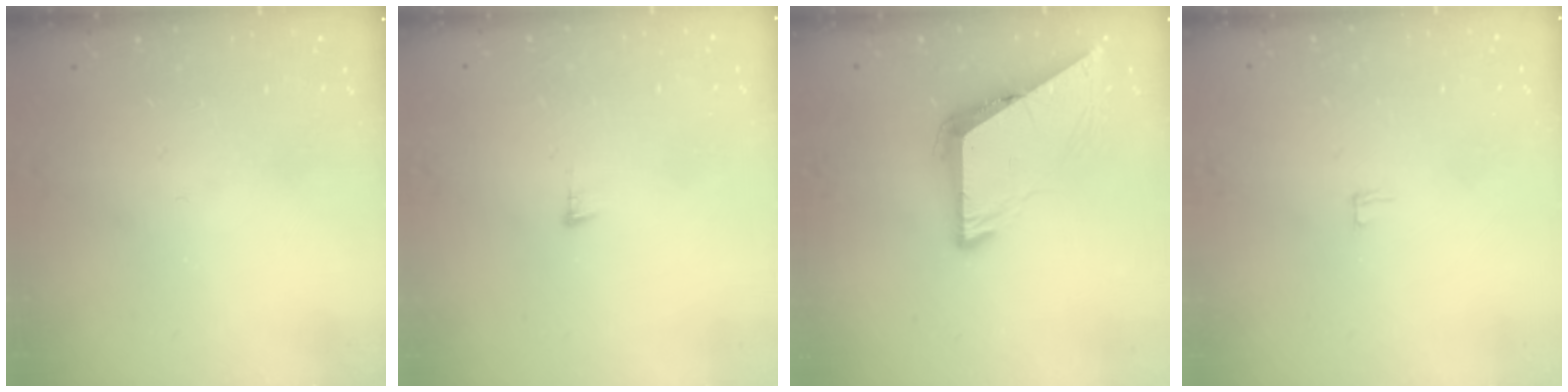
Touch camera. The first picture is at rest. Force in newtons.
{"total": 4.5, "press": 4.5, "slide": 0.3}
{"total": 7.9, "press": 7.9, "slide": 0.4}
{"total": 2.0, "press": 2.0, "slide": 0.2}